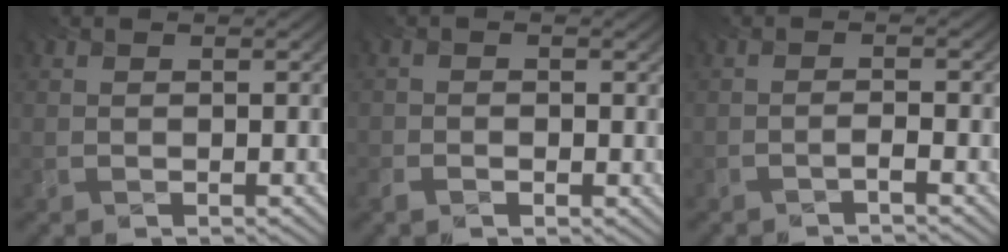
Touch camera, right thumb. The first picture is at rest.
{"total": 0.9, "force": [-0.7, 0.4, -0.5], "torque": [0.009, -0.001, -0.008]}
{"total": 2.0, "force": [-1.9, -0.3, 0.4], "torque": [-0.007, -0.003, -0.041]}